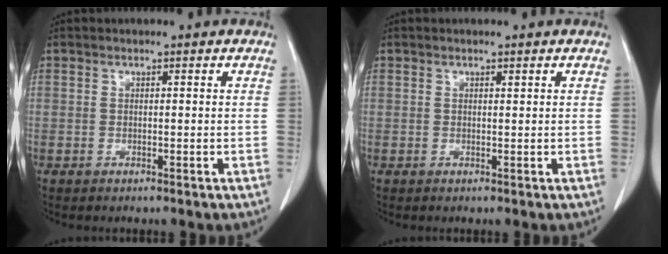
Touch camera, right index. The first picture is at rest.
{"total": 0.0}